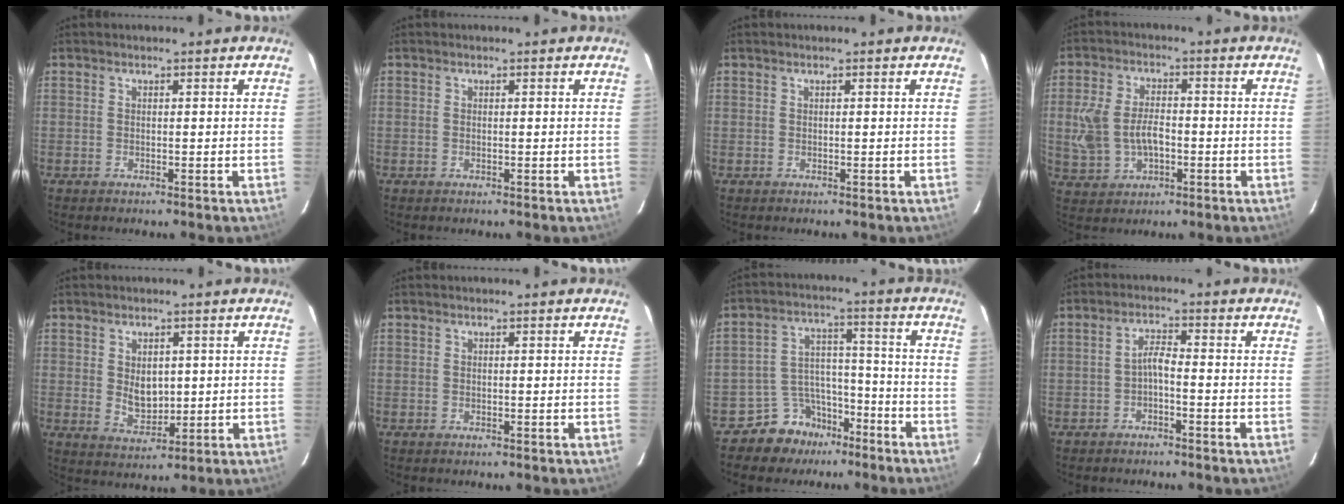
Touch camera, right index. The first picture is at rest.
{"total": 0.0}
{"total": 0.0}
{"total": 9.5, "force": [-1.3, 6.3, 7.0], "torque": [-0.162, 0.010, -0.013]}
{"total": 5.4, "force": [0.7, 3.9, 3.7], "torque": [-0.060, -0.006, 0.023]}
{"total": 0.0}
{"total": 8.9, "force": [-6.8, 5.7, 1.1], "torque": [-0.027, 0.049, -0.106]}
{"total": 2.4, "force": [-1.5, 0.4, 1.8], "torque": [-0.042, 0.010, -0.029]}